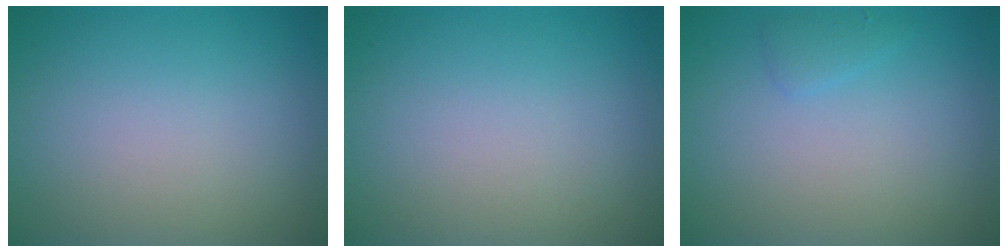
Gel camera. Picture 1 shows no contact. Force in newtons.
{"total": 0.0}
{"total": 0.9, "press": 0.9, "slide": 0.1}